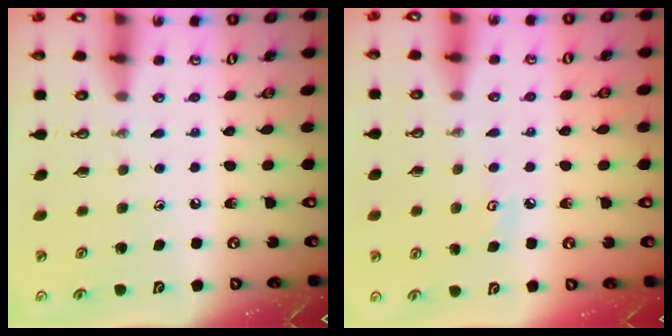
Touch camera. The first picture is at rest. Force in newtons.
{"total": 5.0, "press": 5.0, "slide": 0.5}